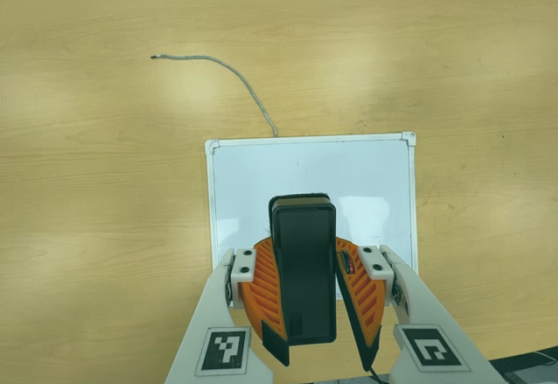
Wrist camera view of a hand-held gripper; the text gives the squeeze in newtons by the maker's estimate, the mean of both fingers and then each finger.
{"total": 9.8, "left": 9.7, "right": 9.9}